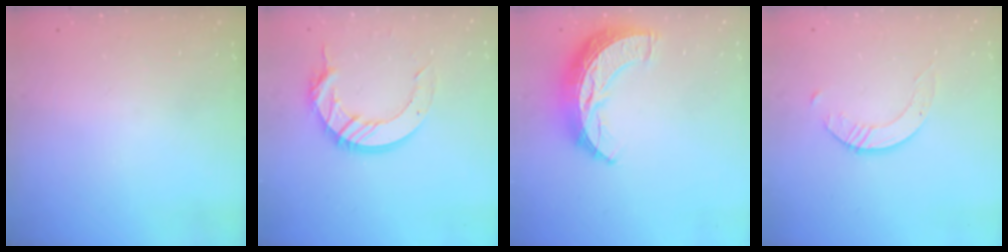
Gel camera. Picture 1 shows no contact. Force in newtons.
{"total": 12.6, "press": 12.6, "slide": 1.2}
{"total": 14.1, "press": 14.1, "slide": 0.6}
{"total": 2.6, "press": 2.6, "slide": 0.3}